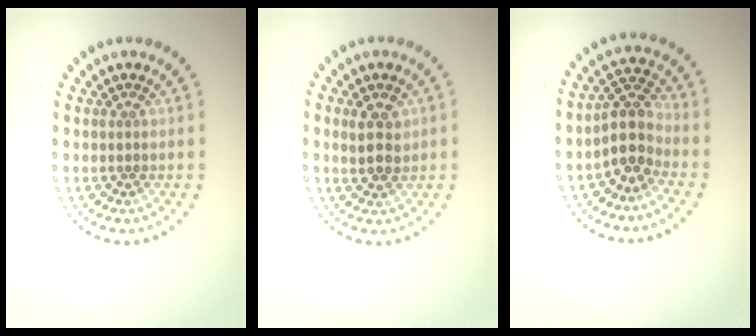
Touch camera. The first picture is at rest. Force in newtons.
{"total": 2.3, "press": 2.2, "slide": 0.6}
{"total": 3.3, "press": 2.5, "slide": 2.1}